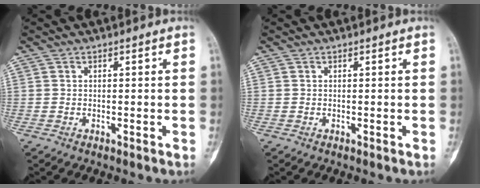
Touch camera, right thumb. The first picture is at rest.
{"total": 0.0}